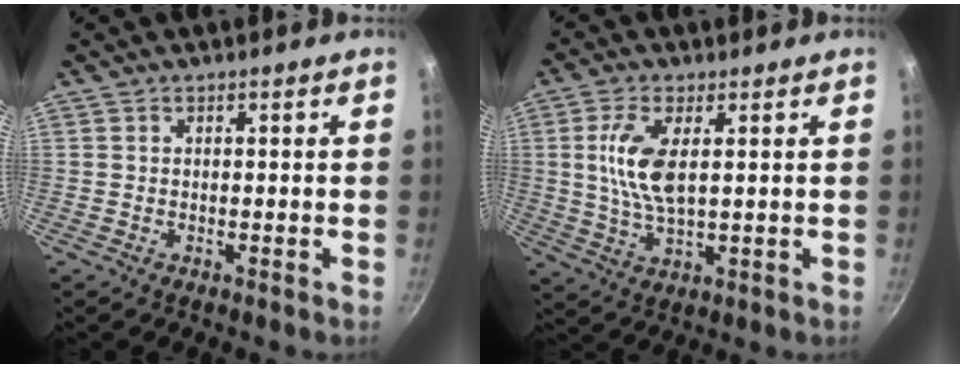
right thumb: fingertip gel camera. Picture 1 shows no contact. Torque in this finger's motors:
{"motor_torque": [1.36, 1.10, 1.38, -0.24, 0.11]}